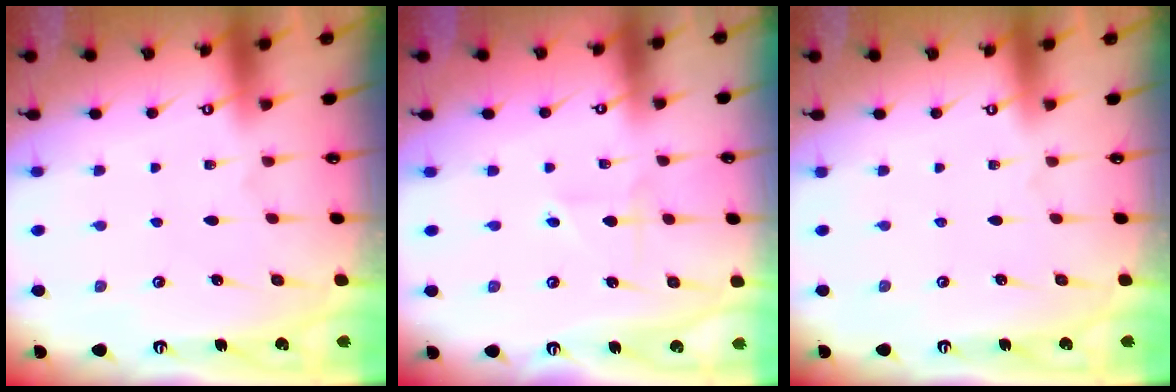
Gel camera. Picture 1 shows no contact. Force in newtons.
{"total": 2.4, "press": 2.2, "slide": 0.9}
{"total": 0.0}